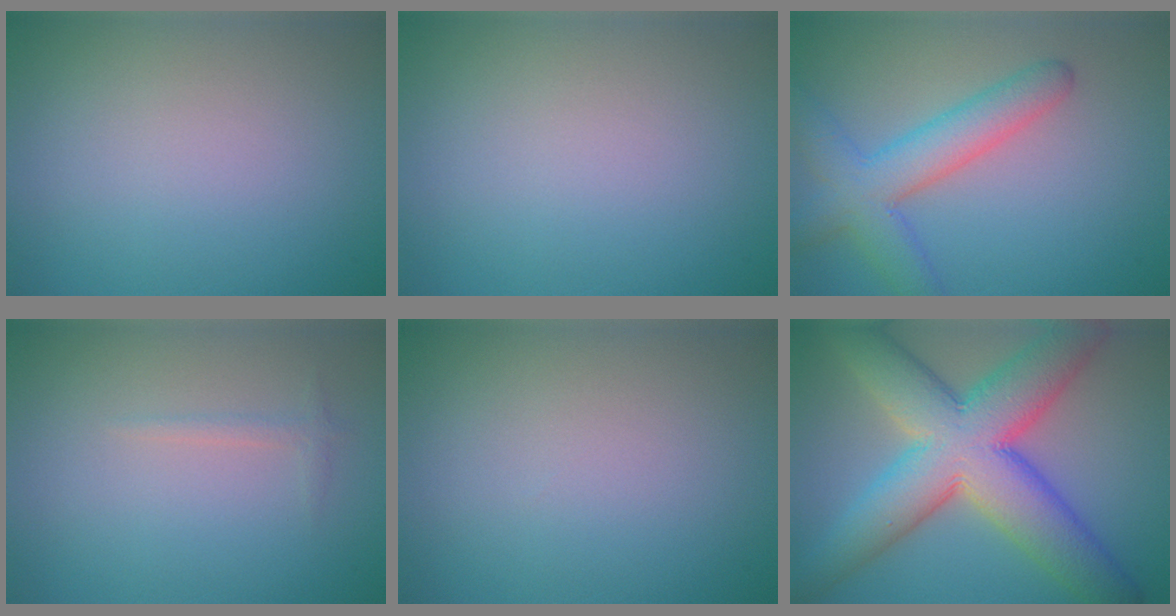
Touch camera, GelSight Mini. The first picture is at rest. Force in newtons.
{"total": 0.0}
{"total": 5.5, "press": 5.5, "slide": 0.2}
{"total": 0.8, "press": 0.8, "slide": 0.0}
{"total": 0.0}
{"total": 12.2, "press": 12.2, "slide": 0.5}